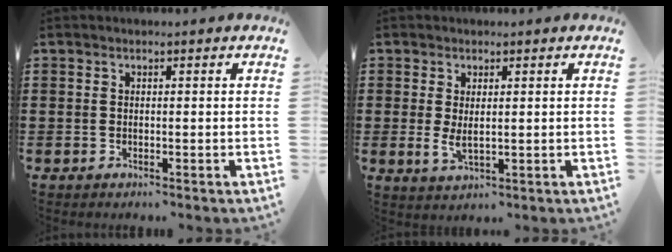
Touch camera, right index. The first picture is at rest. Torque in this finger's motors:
{"motor_torque": [0.95, 1.19, 0.08, 0.02]}